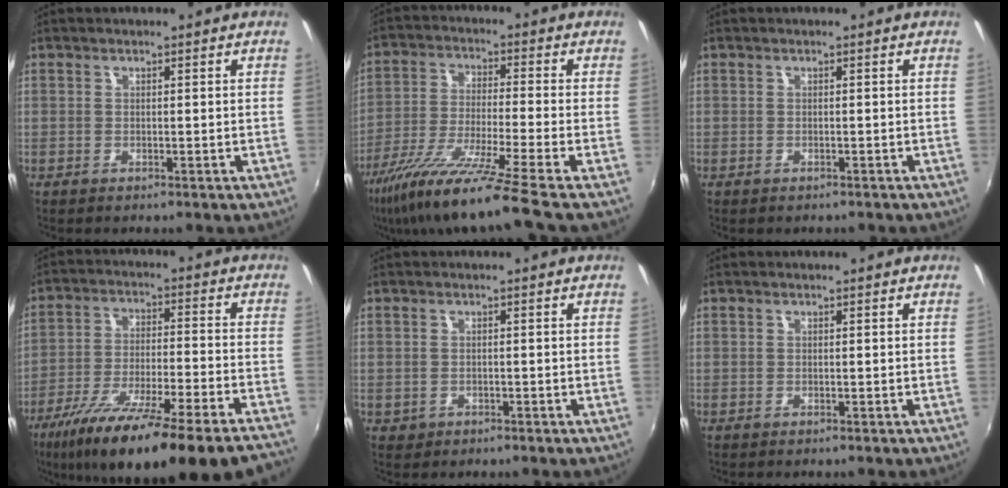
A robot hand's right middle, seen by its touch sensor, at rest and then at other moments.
{"total": 14.9, "force": [-11.7, -2.2, 9.0], "torque": [-0.177, -0.040, -0.210]}
{"total": 0.8, "force": [-0.7, 0.2, 0.3], "torque": [-0.010, -0.002, -0.007]}
{"total": 26.2, "force": [-21.2, 1.0, 15.3], "torque": [-0.261, -0.077, -0.325]}
{"total": 1.5, "force": [-0.5, 1.2, 0.6], "torque": [-0.014, -0.001, -0.004]}
{"total": 0.0}